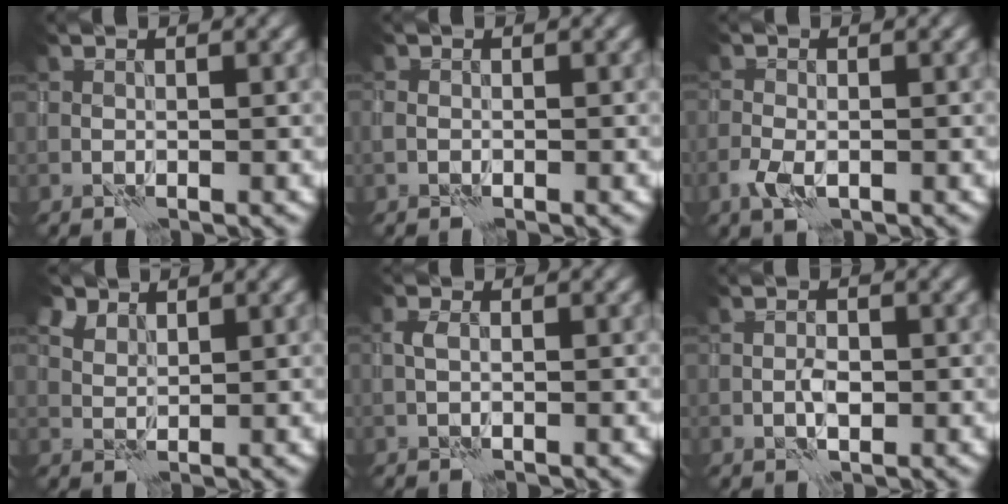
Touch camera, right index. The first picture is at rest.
{"total": 0.6, "force": [-0.4, 0.5, 0.1], "torque": [-0.001, 0.001, -0.010]}
{"total": 2.0, "force": [-0.9, 1.0, 1.4], "torque": [-0.033, -0.005, -0.021]}
{"total": 3.1, "force": [2.6, 1.5, 0.8], "torque": [-0.021, -0.003, 0.053]}
{"total": 0.9, "force": [-0.1, 0.5, 0.8], "torque": [-0.014, 0.004, -0.005]}
{"total": 1.2, "force": [-0.1, 0.7, 1.0], "torque": [-0.017, 0.000, -0.002]}